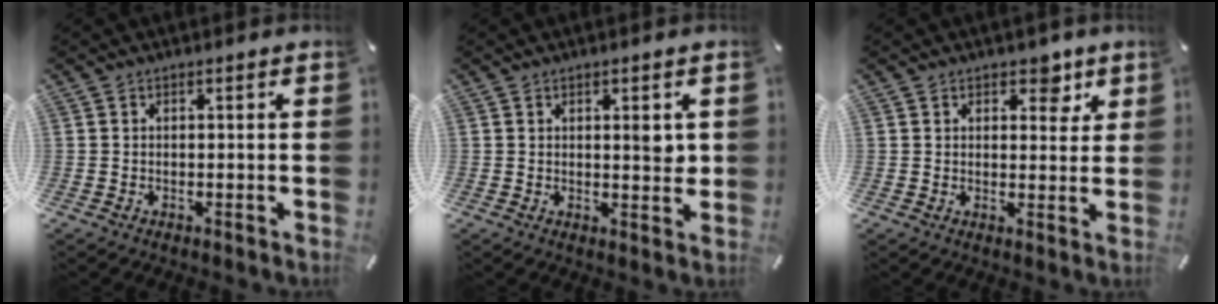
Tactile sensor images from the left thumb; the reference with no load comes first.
{"total": 3.9, "force": [1.3, 1.6, 3.3], "torque": [-0.036, -0.011, 0.015]}
{"total": 5.5, "force": [3.3, 3.5, 2.8], "torque": [-0.009, -0.018, 0.047]}